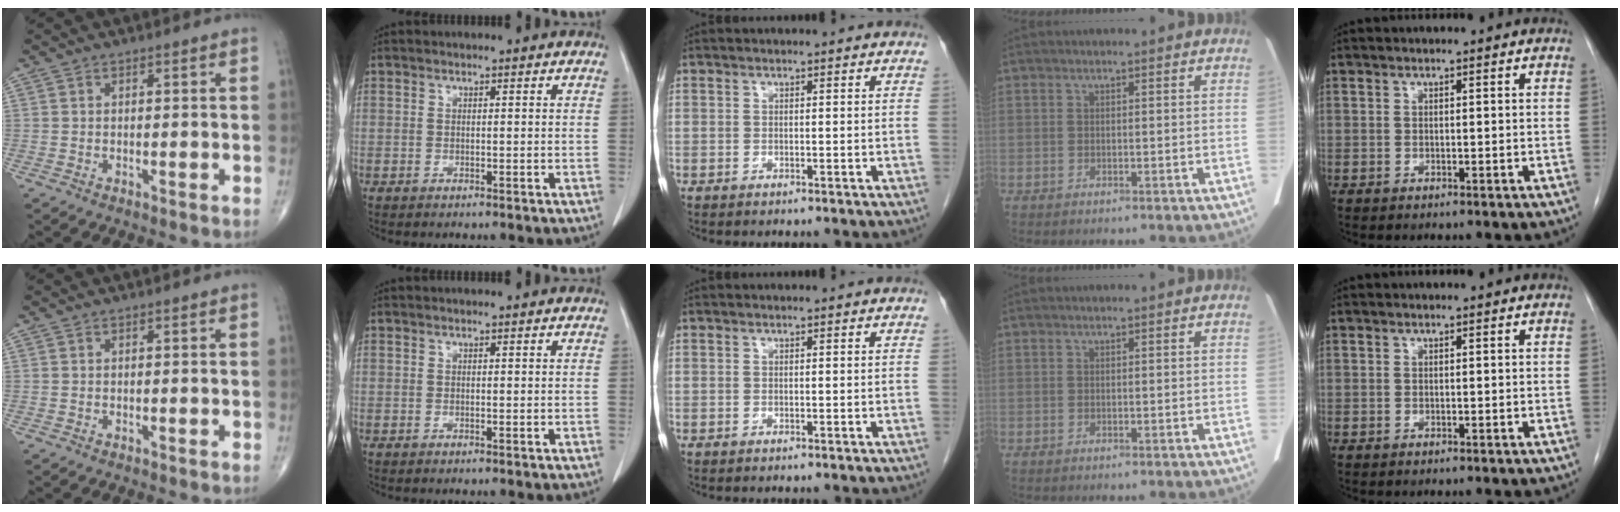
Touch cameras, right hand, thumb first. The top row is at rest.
{}